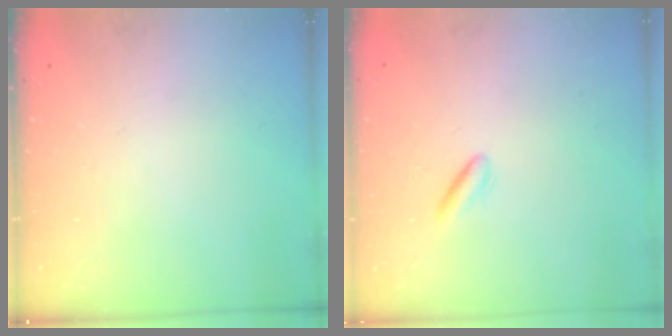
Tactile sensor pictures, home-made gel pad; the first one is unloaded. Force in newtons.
{"total": 2.2, "press": 2.0, "slide": 0.9}